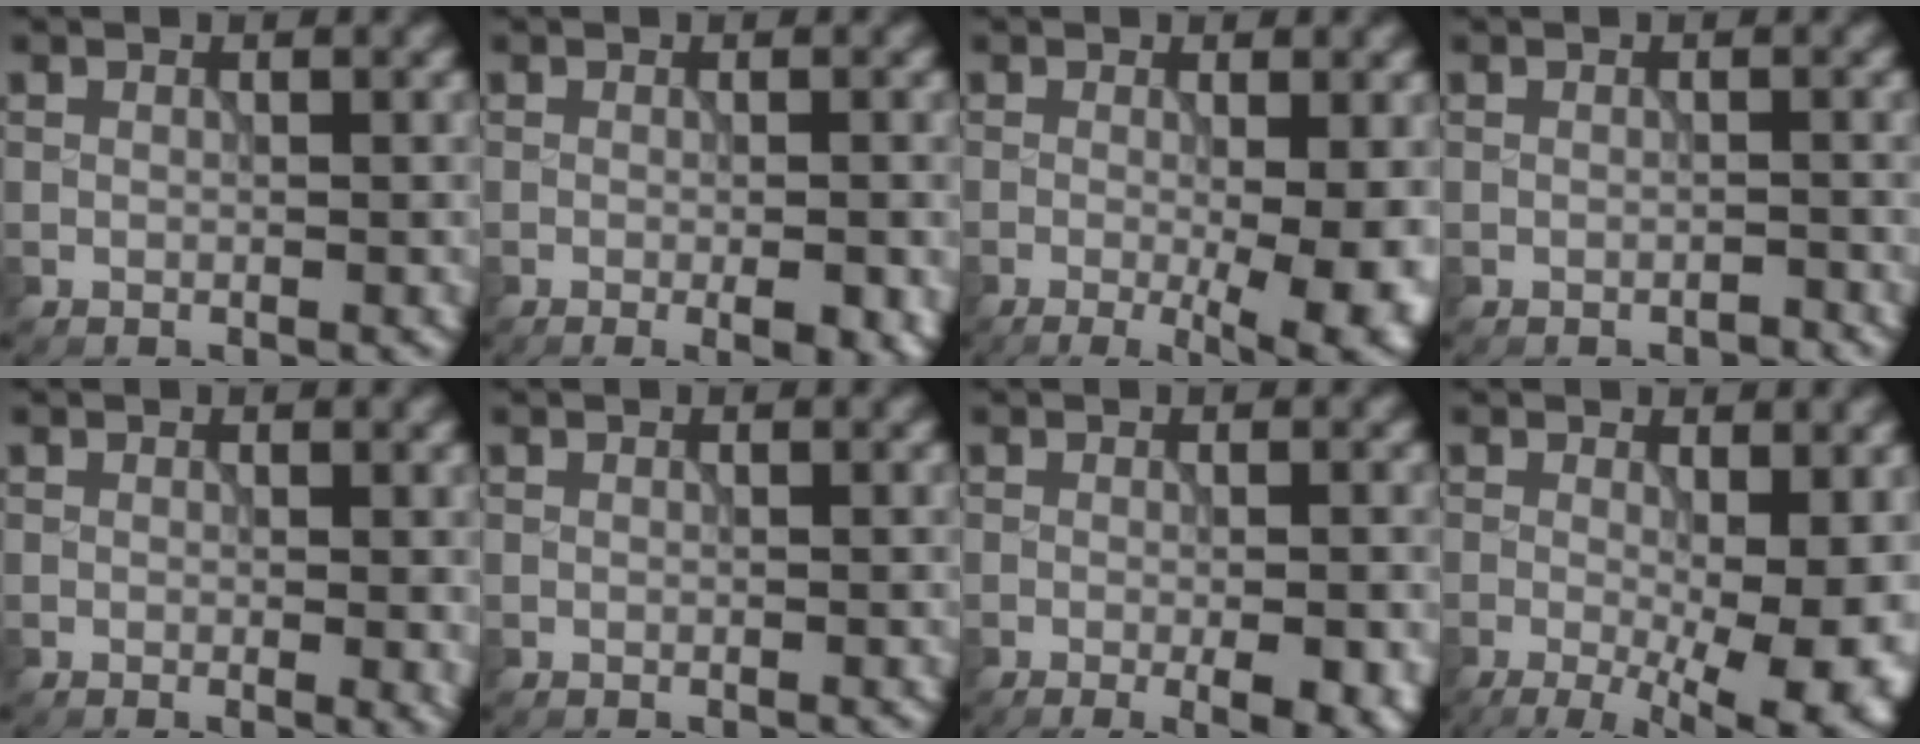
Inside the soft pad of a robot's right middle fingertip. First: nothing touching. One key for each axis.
{"total": 3.4, "fx": -1.1, "fy": 0.8, "fz": 3.1, "tx": -0.040, "ty": -0.008, "tz": -0.010}
{"total": 6.8, "fx": -1.3, "fy": 1.9, "fz": 6.4, "tx": -0.082, "ty": -0.019, "tz": -0.013}
{"total": 0.7, "fx": -0.7, "fy": 0.1, "fz": 0.2, "tx": 0.000, "ty": 0.001, "tz": -0.012}
{"total": 1.4, "fx": 0.1, "fy": 0.3, "fz": 1.4, "tx": -0.014, "ty": -0.007, "tz": 0.001}
{"total": 0.0}
{"total": 4.8, "fx": -1.6, "fy": 1.3, "fz": 4.4, "tx": -0.054, "ty": -0.010, "tz": -0.011}
{"total": 10.5, "fx": -1.8, "fy": 4.2, "fz": 9.4, "tx": -0.126, "ty": -0.020, "tz": -0.016}